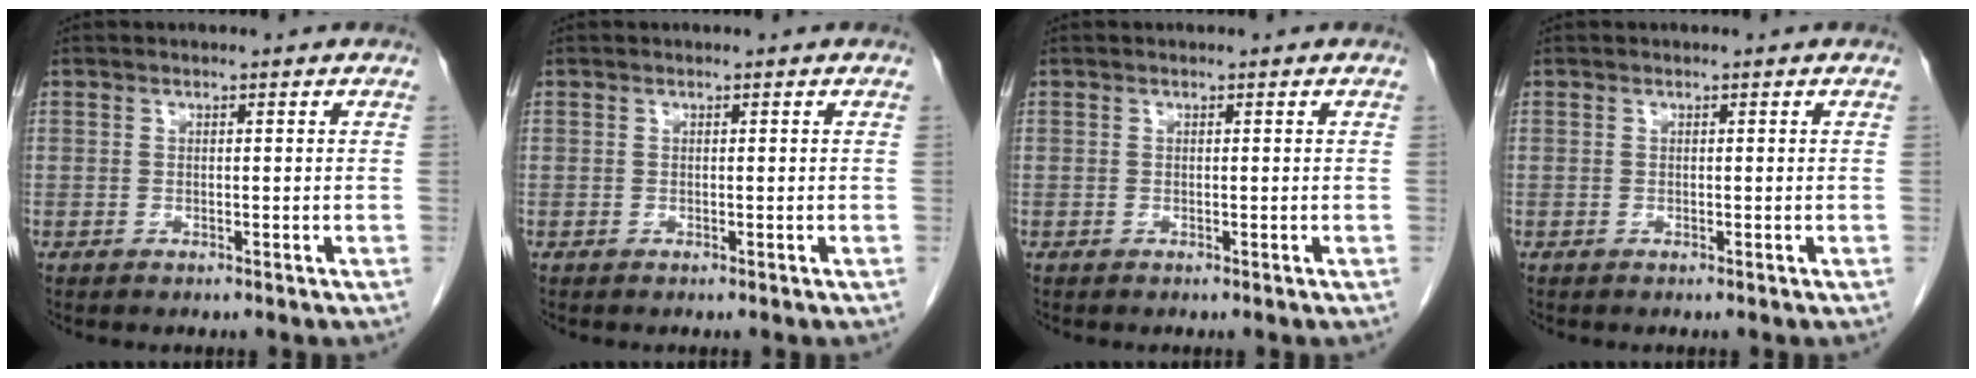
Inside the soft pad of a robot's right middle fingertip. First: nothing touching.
{"total": 0.0}
{"total": 0.0}
{"total": 0.0}